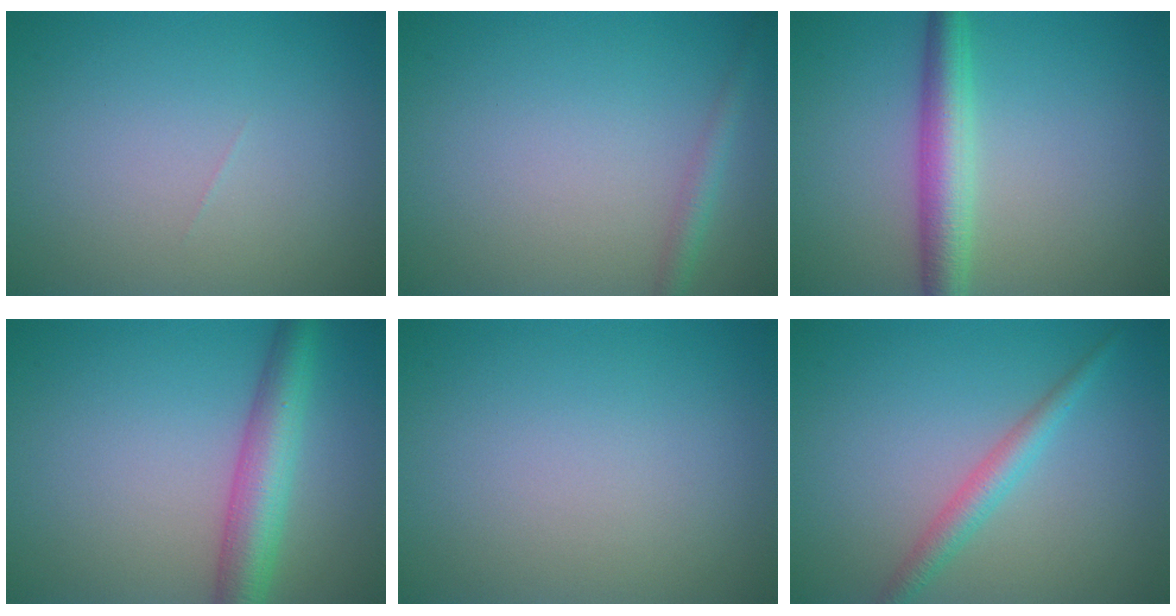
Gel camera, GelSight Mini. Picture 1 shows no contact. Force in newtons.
{"total": 1.6, "press": 1.6, "slide": 0.1}
{"total": 4.3, "press": 4.3, "slide": 0.1}
{"total": 5.2, "press": 5.2, "slide": 0.1}
{"total": 0.0}
{"total": 2.3, "press": 2.3, "slide": 0.1}